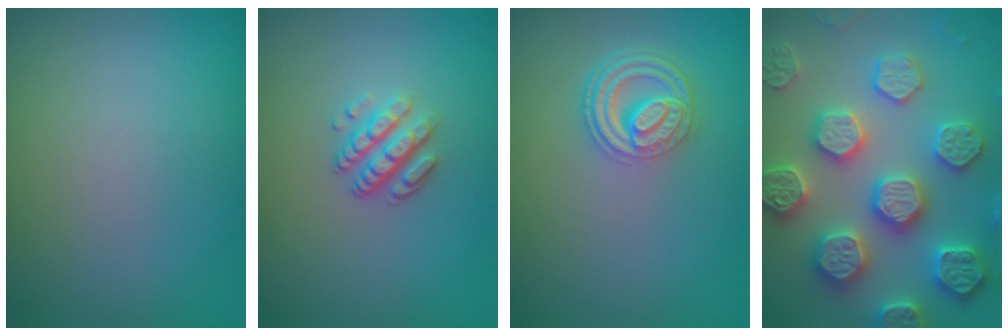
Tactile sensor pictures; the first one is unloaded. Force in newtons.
{"total": 3.4, "press": 2.4, "slide": 2.4}
{"total": 4.5, "press": 3.4, "slide": 3.0}
{"total": 8.0, "press": 7.8, "slide": 1.8}